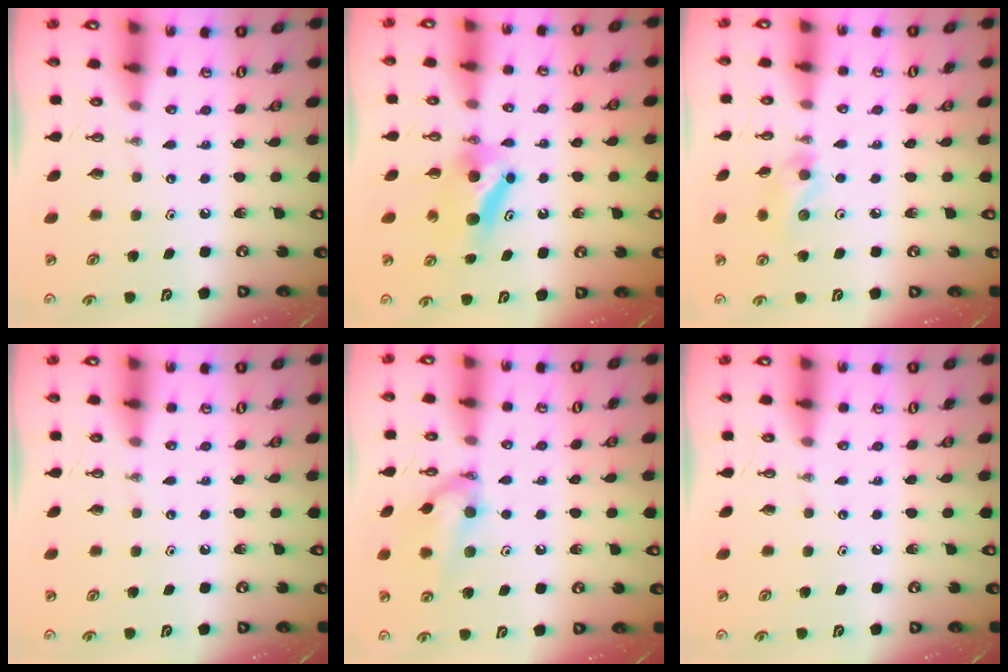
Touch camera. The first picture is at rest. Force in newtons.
{"total": 6.8, "press": 6.6, "slide": 1.5}
{"total": 6.2, "press": 6.1, "slide": 1.0}
{"total": 0.0}
{"total": 12.6, "press": 12.4, "slide": 1.8}
{"total": 0.0}